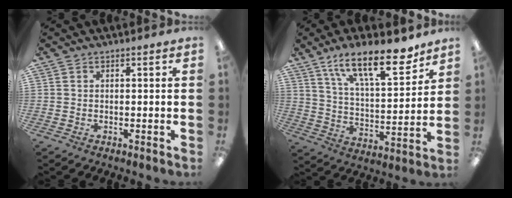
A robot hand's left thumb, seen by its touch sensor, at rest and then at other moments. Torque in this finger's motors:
{"motor_torque": [0.61, 0.29, 1.44, -1.32, 0.40]}